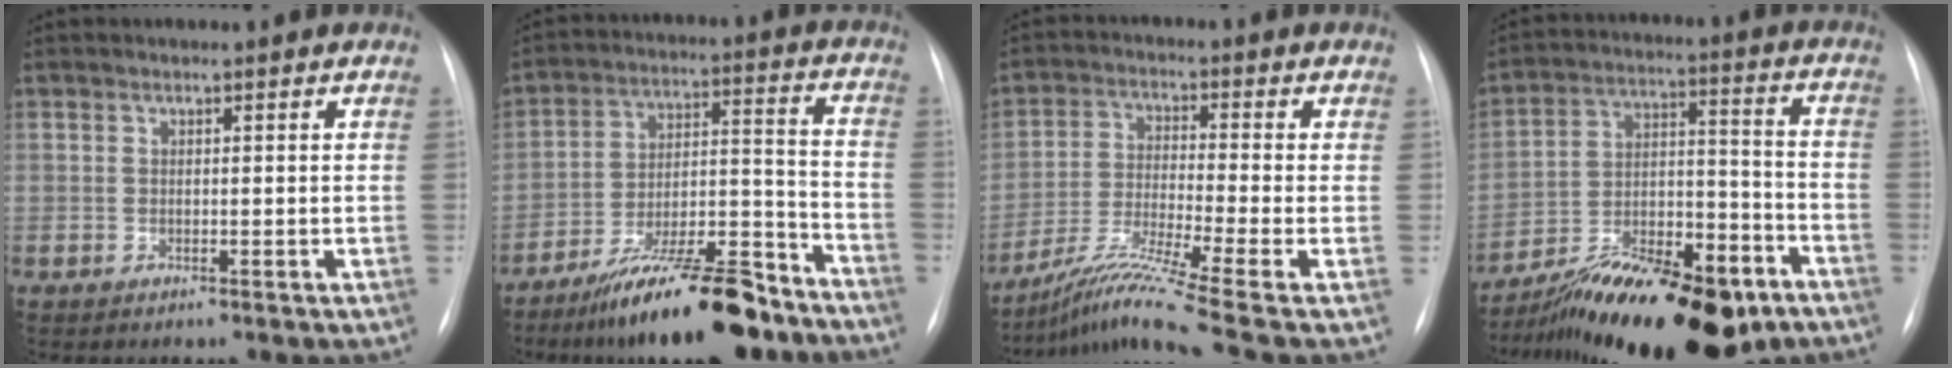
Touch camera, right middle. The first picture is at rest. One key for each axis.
{"total": 17.6, "fx": -13.7, "fy": 3.4, "fz": 10.5, "tx": -0.147, "ty": 0.026, "tz": -0.226}
{"total": 11.0, "fx": -8.1, "fy": -2.7, "fz": 7.0, "tx": -0.135, "ty": -0.026, "tz": -0.144}
{"total": 21.3, "fx": -15.5, "fy": 6.0, "fz": 13.3, "tx": -0.181, "ty": 0.020, "tz": -0.253}